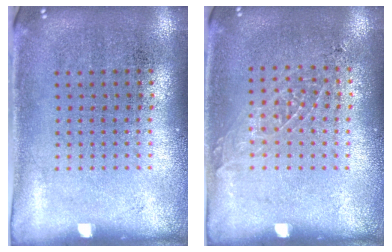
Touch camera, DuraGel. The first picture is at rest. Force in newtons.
{"total": 0.9, "press": 0.9, "slide": 0.1}